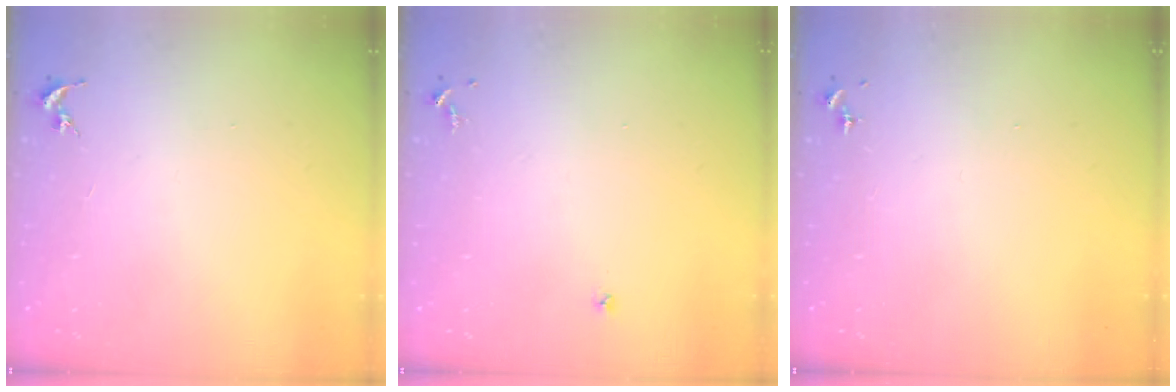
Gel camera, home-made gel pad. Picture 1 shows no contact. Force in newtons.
{"total": 4.3, "press": 4.3, "slide": 0.4}
{"total": 0.0}